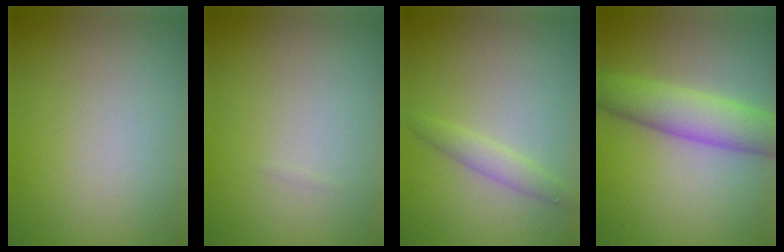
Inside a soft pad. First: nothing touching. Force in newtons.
{"total": 0.0}
{"total": 1.6, "press": 1.6, "slide": 0.0}
{"total": 5.4, "press": 5.4, "slide": 0.1}